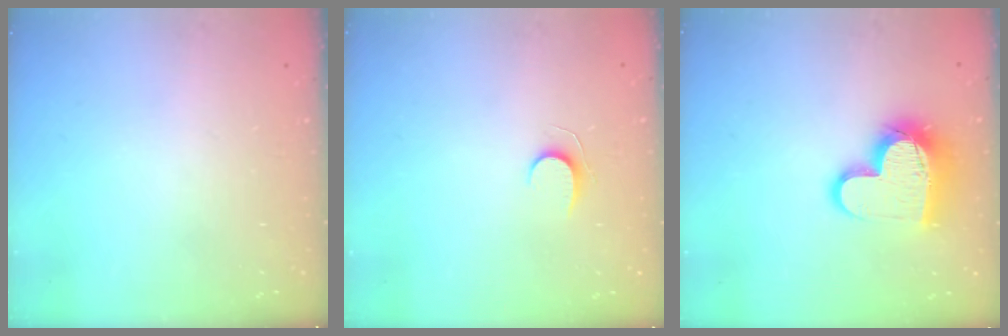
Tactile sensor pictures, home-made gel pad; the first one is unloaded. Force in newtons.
{"total": 5.4, "press": 5.4, "slide": 0.5}
{"total": 15.8, "press": 15.8, "slide": 1.2}